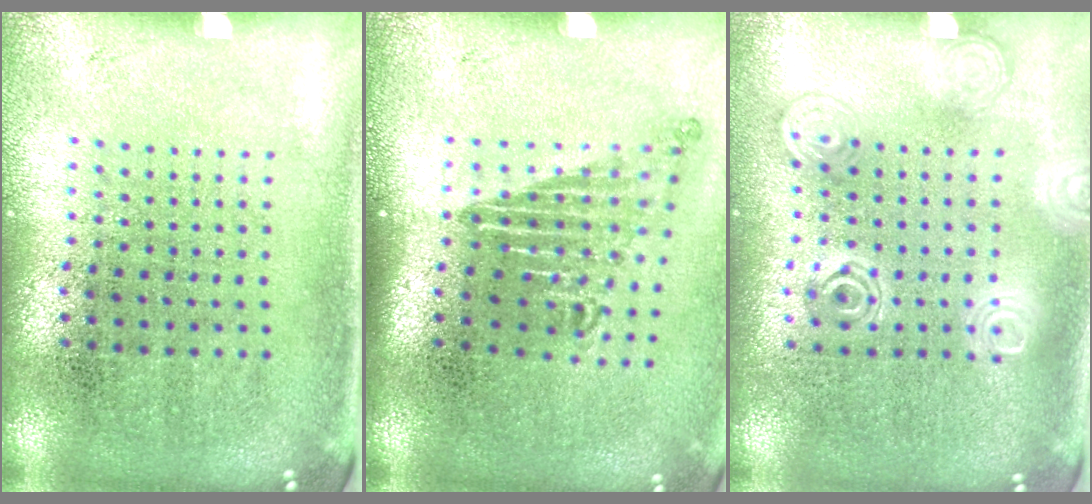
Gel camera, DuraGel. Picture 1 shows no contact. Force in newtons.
{"total": 1.6, "press": 1.1, "slide": 1.2}
{"total": 1.3, "press": 1.3, "slide": 0.1}